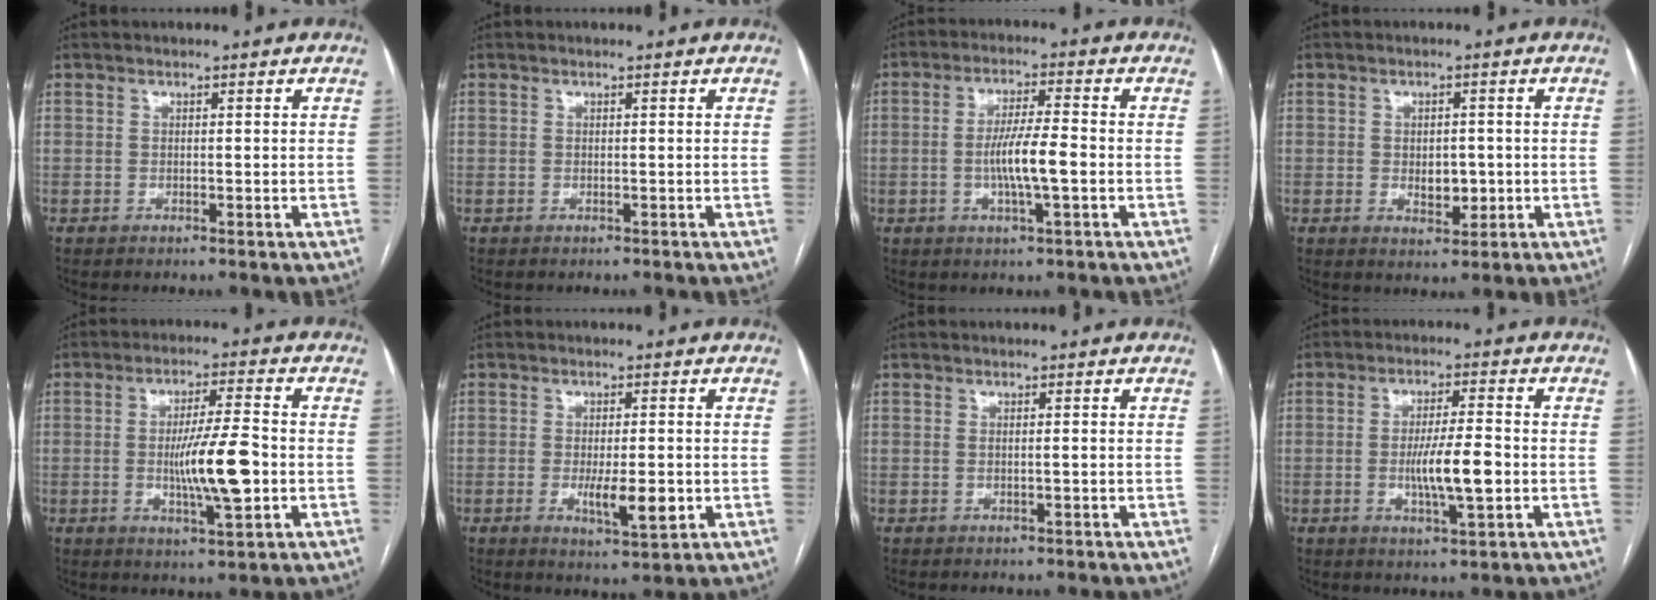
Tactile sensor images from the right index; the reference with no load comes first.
{"total": 0.0}
{"total": 7.1, "force": [-1.4, 0.5, 7.0], "torque": [-0.134, -0.001, -0.028]}
{"total": 3.9, "force": [-0.5, 2.3, 3.2], "torque": [-0.042, -0.001, 0.002]}
{"total": 9.8, "force": [-1.5, 1.0, 9.7], "torque": [-0.170, -0.006, -0.025]}
{"total": 5.9, "force": [-1.3, 1.3, 5.6], "torque": [-0.096, -0.010, -0.015]}
{"total": 0.8, "force": [-0.1, 0.1, 0.8], "torque": [-0.015, 0.000, 0.002]}
{"total": 7.7, "force": [-1.4, 0.9, 7.5], "torque": [-0.135, -0.006, -0.024]}